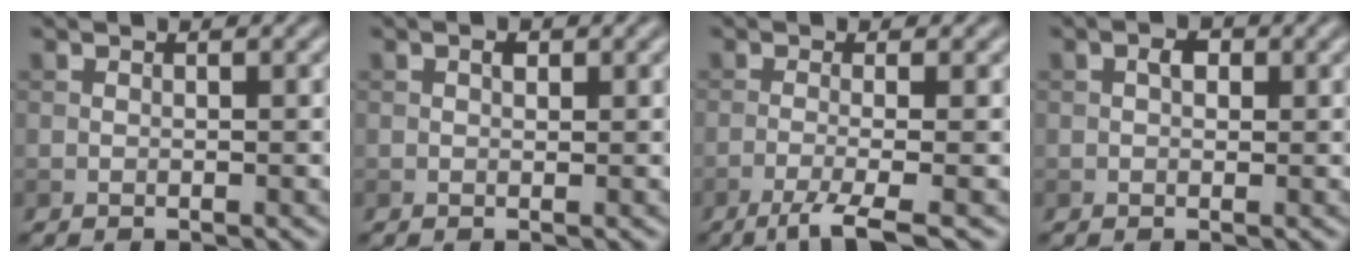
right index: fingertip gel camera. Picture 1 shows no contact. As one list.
[{"total": 0.7, "force": [0.3, 0.4, 0.5], "torque": [-0.008, 0.001, 0.003]}, {"total": 3.8, "force": [-2.0, 0.6, 3.2], "torque": [-0.052, -0.001, -0.050]}, {"total": 1.4, "force": [0.2, 0.9, 1.1], "torque": [-0.015, 0.002, 0.001]}]